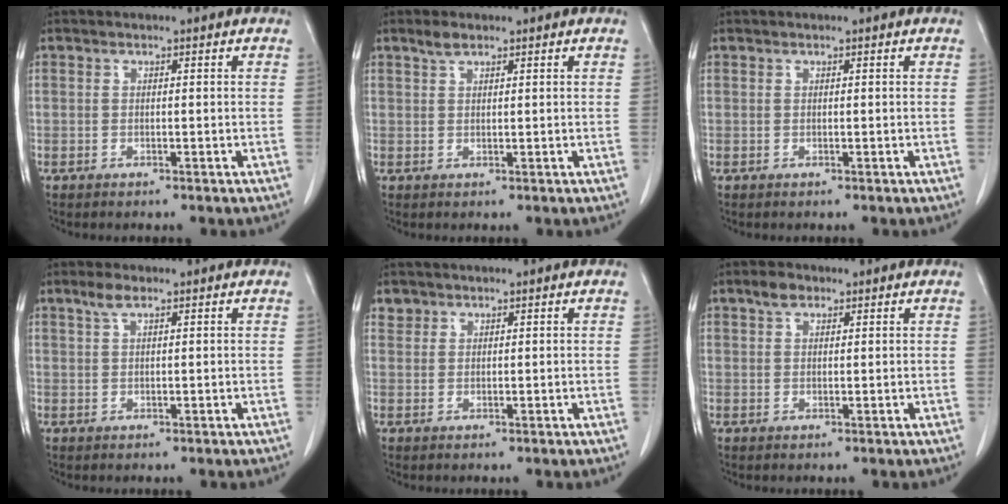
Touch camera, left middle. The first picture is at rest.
{"total": 1.8, "force": [1.4, 0.6, 0.9], "torque": [-0.022, 0.003, 0.028]}
{"total": 0.0}
{"total": 2.2, "force": [1.5, 0.5, 1.5], "torque": [-0.038, 0.007, 0.032]}
{"total": 1.5, "force": [1.1, 1.0, -0.2], "torque": [0.011, 0.005, 0.016]}
{"total": 2.4, "force": [1.6, 1.3, 1.2], "torque": [-0.027, 0.007, 0.029]}